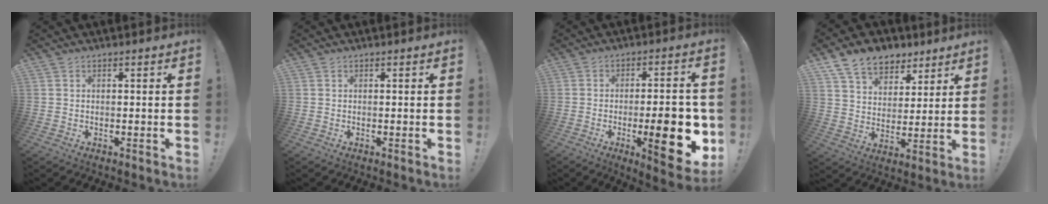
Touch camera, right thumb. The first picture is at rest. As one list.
[{"total": 0.0}, {"total": 18.2, "force": [-4.3, 5.4, 16.8], "torque": [-0.208, -0.002, -0.053]}, {"total": 12.9, "force": [8.8, 8.2, 4.8], "torque": [-0.074, -0.056, 0.167]}]